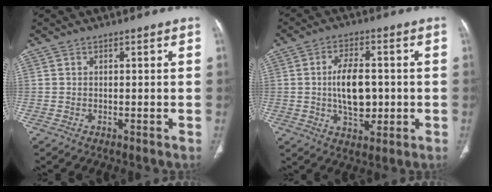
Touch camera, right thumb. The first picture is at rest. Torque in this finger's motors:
{"motor_torque": [2.60, 2.41, 1.13, -0.41, 0.36]}